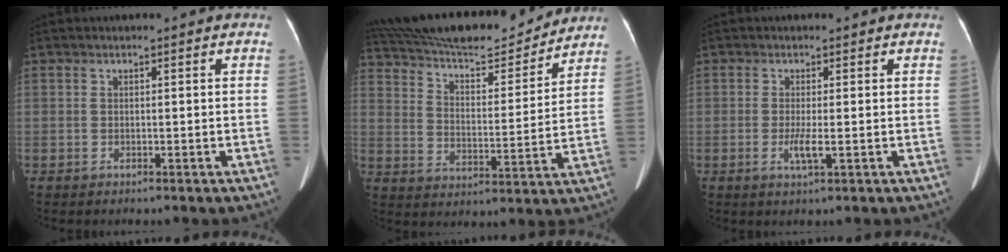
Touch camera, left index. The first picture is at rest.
{"total": 22.2, "force": [20.4, 3.5, 8.0], "torque": [-0.146, 0.008, 0.306]}
{"total": 2.4, "force": [-0.4, 0.2, 2.4], "torque": [-0.048, -0.005, -0.005]}